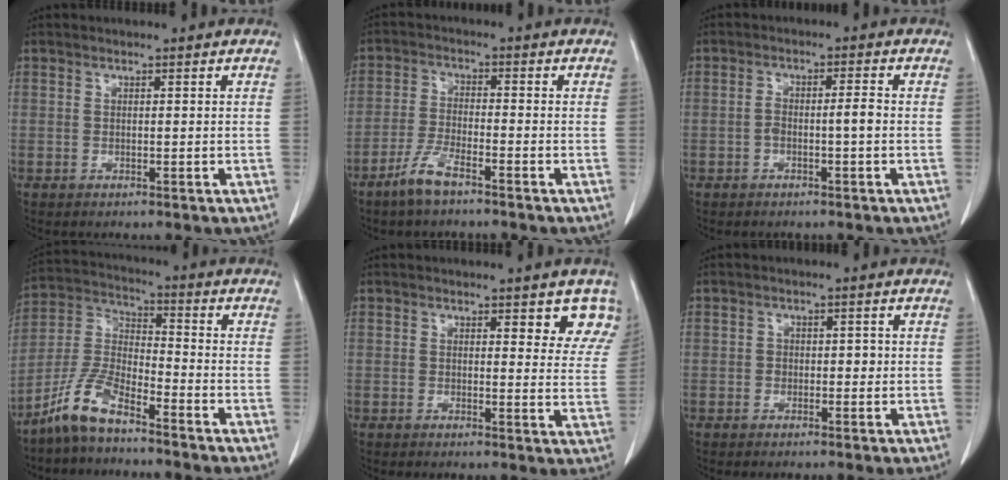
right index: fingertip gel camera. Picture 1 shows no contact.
{"total": 5.1, "force": [-3.9, 0.6, 3.3], "torque": [-0.076, -0.006, -0.078]}
{"total": 3.0, "force": [-0.9, 0.4, 2.9], "torque": [-0.051, 0.011, -0.013]}
{"total": 8.7, "force": [-6.7, 2.0, 5.1], "torque": [-0.123, -0.002, -0.141]}
{"total": 6.2, "force": [4.6, 2.1, 3.5], "torque": [-0.019, -0.016, 0.036]}
{"total": 1.9, "force": [-0.2, 1.4, 1.3], "torque": [-0.015, 0.007, -0.002]}